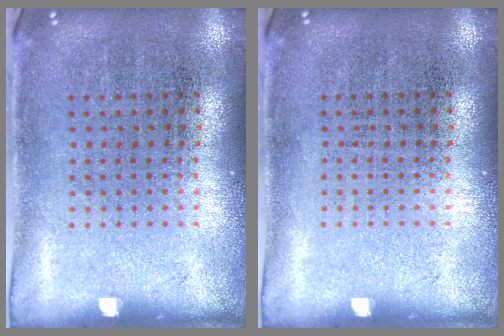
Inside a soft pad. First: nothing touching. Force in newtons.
{"total": 0.0}